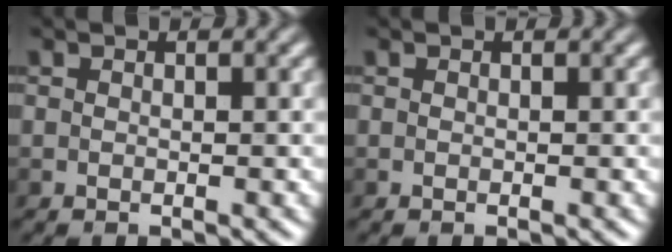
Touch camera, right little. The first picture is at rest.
{"total": 0.0}